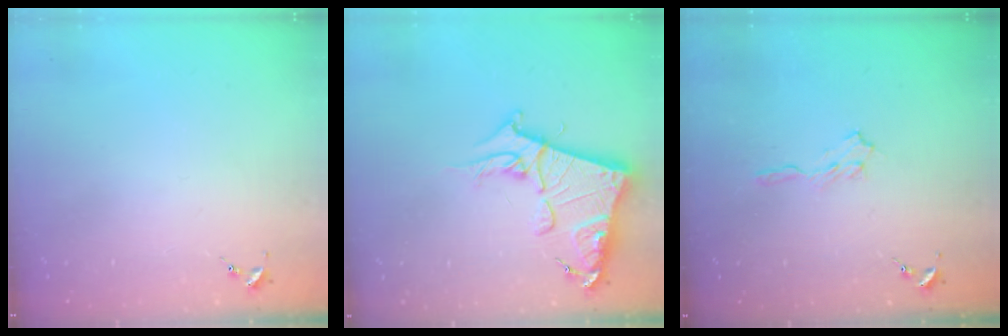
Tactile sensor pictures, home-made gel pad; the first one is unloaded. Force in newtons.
{"total": 14.8, "press": 14.8, "slide": 1.5}
{"total": 5.8, "press": 5.7, "slide": 0.6}